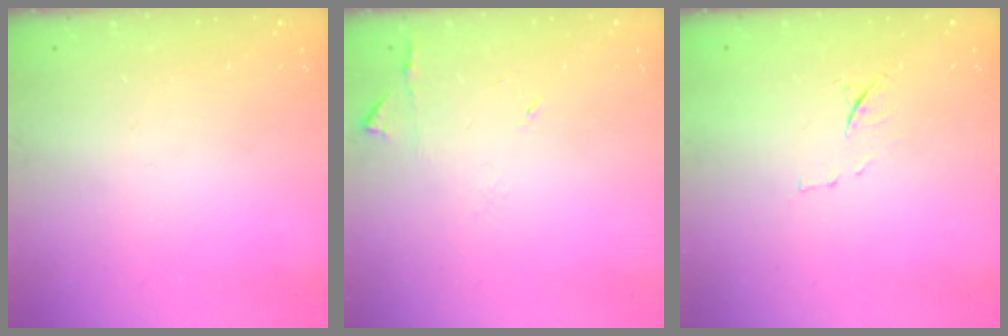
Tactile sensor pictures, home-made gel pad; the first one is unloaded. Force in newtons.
{"total": 5.8, "press": 5.8, "slide": 0.7}
{"total": 8.5, "press": 8.4, "slide": 1.0}